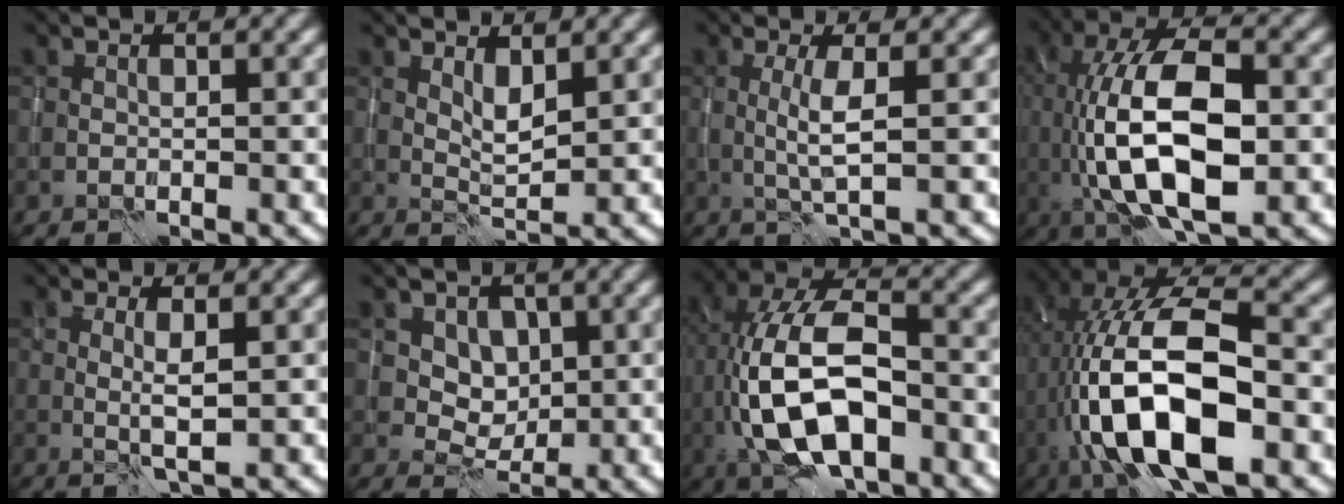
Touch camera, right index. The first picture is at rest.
{"total": 1.9, "force": [1.1, 0.6, 1.5], "torque": [-0.031, -0.005, 0.022]}
{"total": 2.4, "force": [0.1, 0.1, 2.4], "torque": [-0.050, 0.002, 0.001]}
{"total": 12.4, "force": [-1.0, 5.3, 11.2], "torque": [-0.206, 0.007, -0.023]}
{"total": 2.1, "force": [0.2, 0.1, 2.1], "torque": [-0.041, -0.004, 0.004]}
{"total": 2.7, "force": [0.8, 2.3, 1.2], "torque": [-0.023, -0.011, 0.016]}
{"total": 12.0, "force": [-1.9, 6.0, 10.2], "torque": [-0.200, 0.005, -0.042]}
{"total": 14.7, "force": [-3.1, 6.6, 12.8], "torque": [-0.231, 0.015, -0.057]}